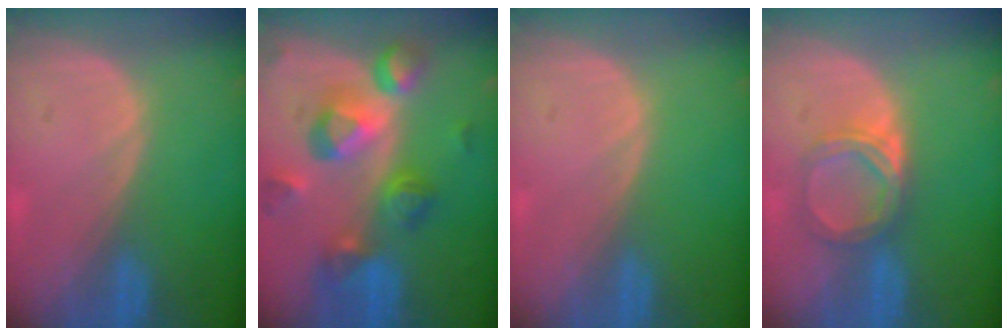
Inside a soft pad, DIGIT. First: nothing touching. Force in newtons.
{"total": 10.4, "press": 9.3, "slide": 4.8}
{"total": 0.0}
{"total": 5.3, "press": 4.7, "slide": 2.4}